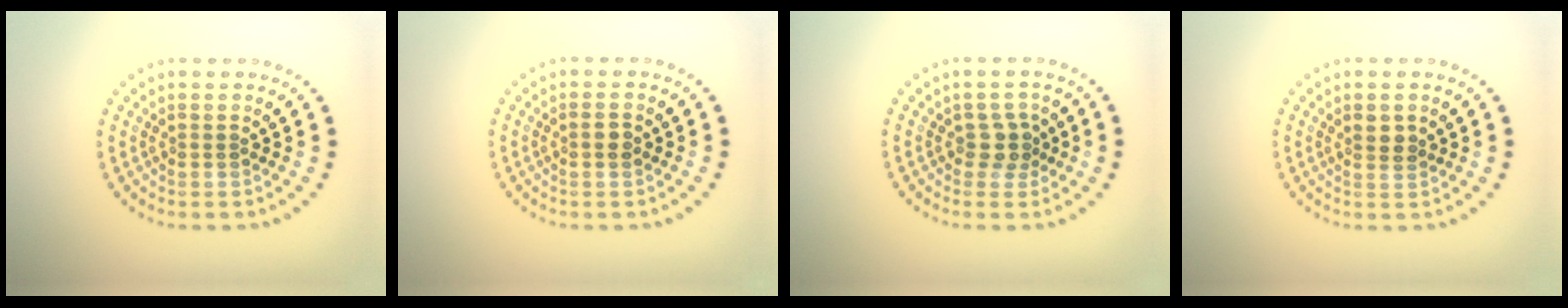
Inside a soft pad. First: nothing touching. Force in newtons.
{"total": 1.1, "press": 1.0, "slide": 0.2}
{"total": 1.8, "press": 1.5, "slide": 0.9}
{"total": 1.4, "press": 1.3, "slide": 0.6}